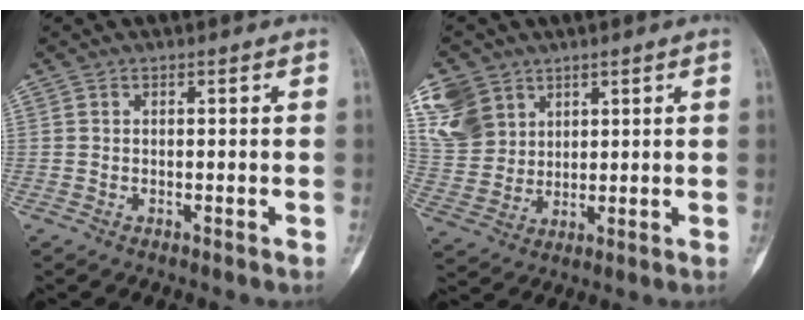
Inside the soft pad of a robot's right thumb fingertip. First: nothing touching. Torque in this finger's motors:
{"motor_torque": [-0.10, 0.24, 0.70, 0.57, 0.04]}